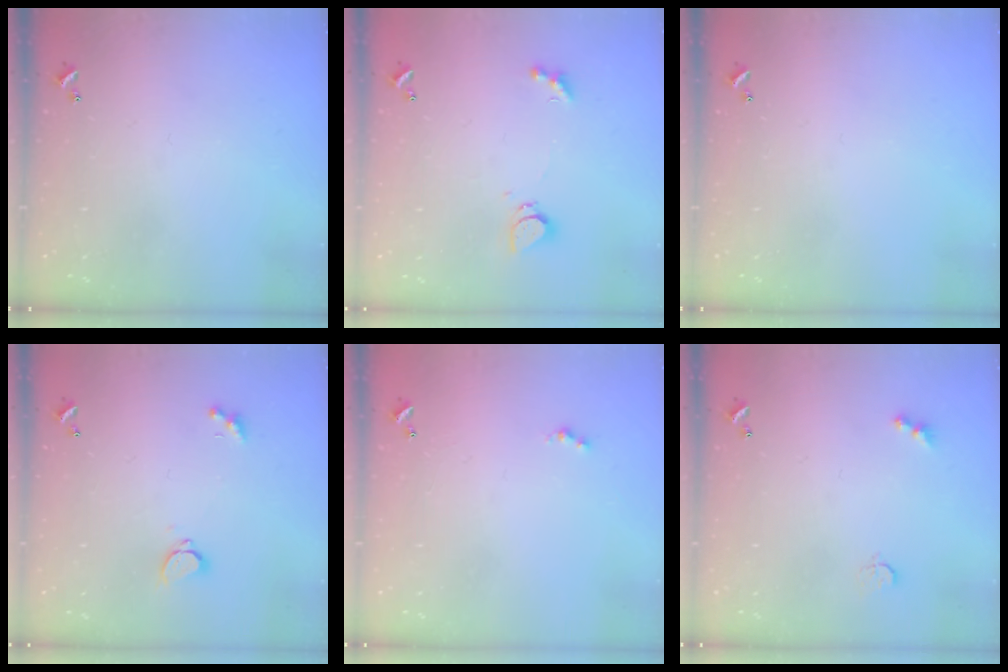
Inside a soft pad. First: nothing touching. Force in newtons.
{"total": 1.0, "press": 0.9, "slide": 0.4}
{"total": 0.0}
{"total": 2.2, "press": 2.0, "slide": 0.9}
{"total": 0.8, "press": 0.5, "slide": 0.5}
{"total": 2.9, "press": 2.8, "slide": 0.7}